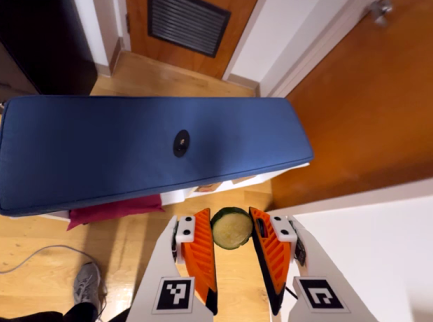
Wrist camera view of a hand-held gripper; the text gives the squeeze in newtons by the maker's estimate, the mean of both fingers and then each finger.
{"total": 11.0, "left": 11.6, "right": 10.5}